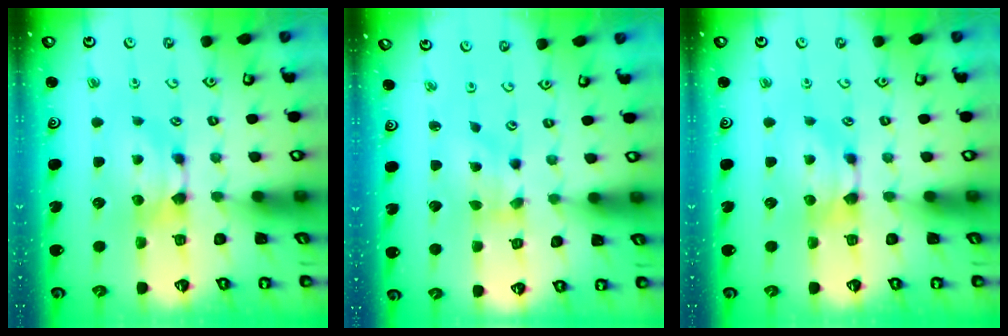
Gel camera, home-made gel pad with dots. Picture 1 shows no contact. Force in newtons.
{"total": 1.6, "press": 0.9, "slide": 1.4}
{"total": 0.0}